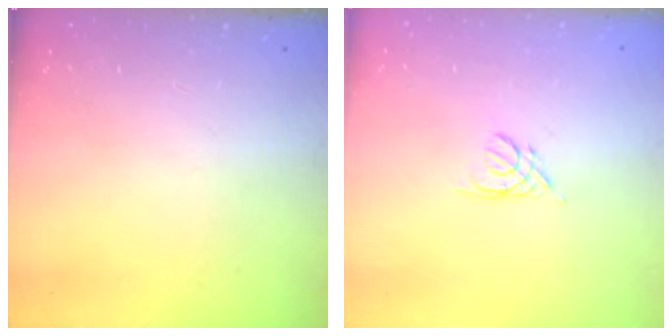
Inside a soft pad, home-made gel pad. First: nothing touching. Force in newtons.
{"total": 2.2, "press": 2.2, "slide": 0.4}